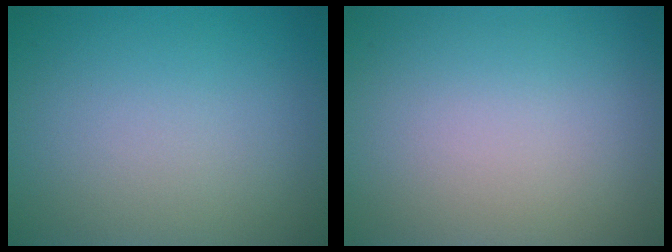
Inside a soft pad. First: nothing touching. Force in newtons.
{"total": 0.0}